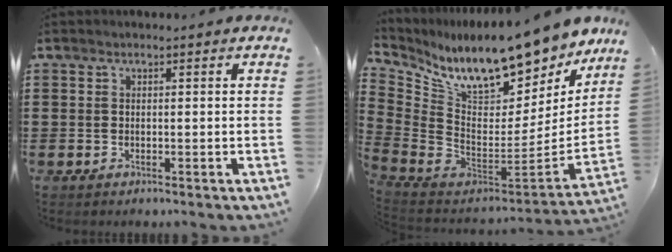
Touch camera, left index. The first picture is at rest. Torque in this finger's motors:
{"motor_torque": [2.14, 0.00, 1.05, 0.21]}